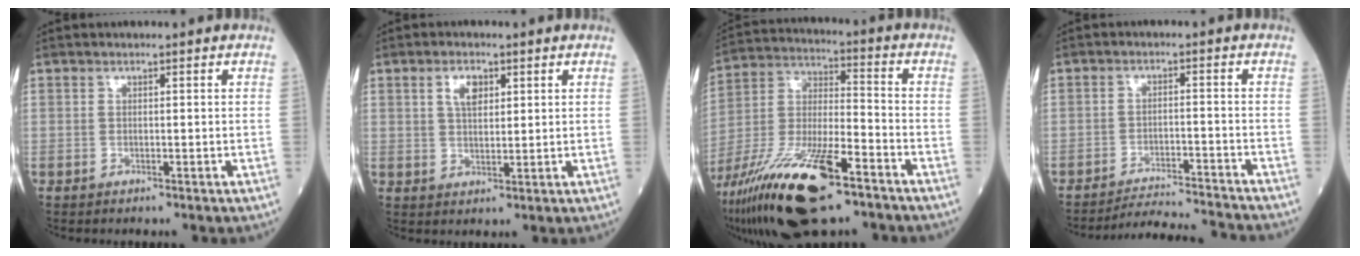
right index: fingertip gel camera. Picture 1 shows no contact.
{"total": 3.8, "force": [1.7, 1.8, 2.9], "torque": [-0.054, 0.004, 0.031]}
{"total": 21.3, "force": [-13.0, 5.0, 16.1], "torque": [-0.333, -0.038, -0.234]}
{"total": 9.0, "force": [-8.9, -1.2, 0.7], "torque": [-0.010, -0.003, -0.142]}